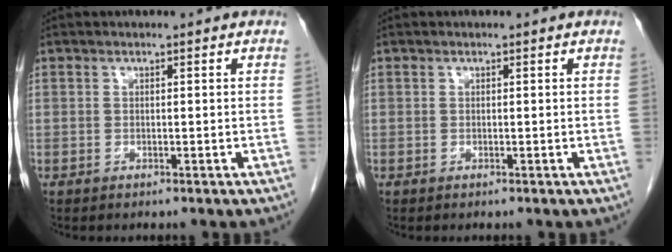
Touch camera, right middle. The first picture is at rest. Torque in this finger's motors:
{"motor_torque": [0.00, 0.00, 0.00, 0.00]}